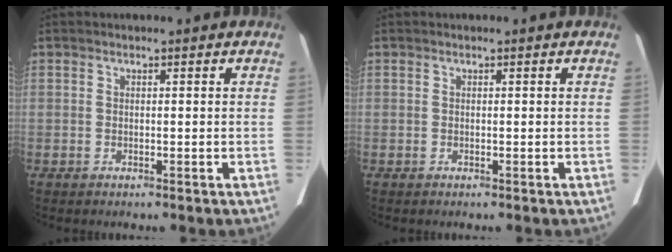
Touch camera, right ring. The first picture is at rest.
{"total": 0.0}